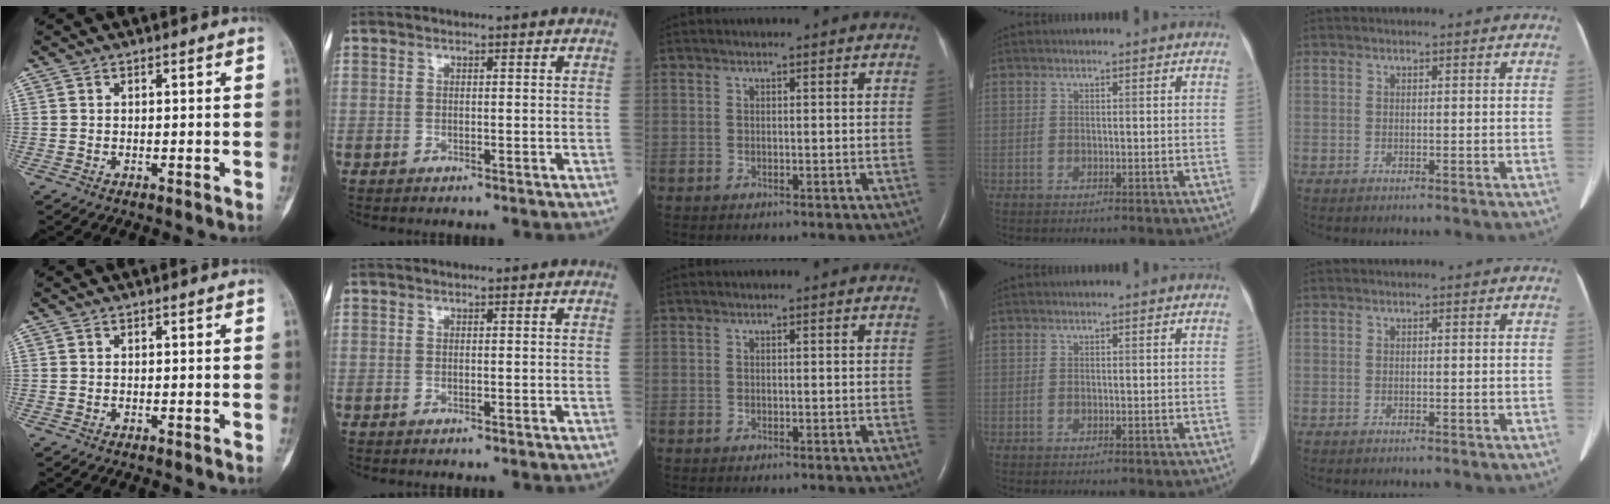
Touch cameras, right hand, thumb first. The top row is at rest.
{}